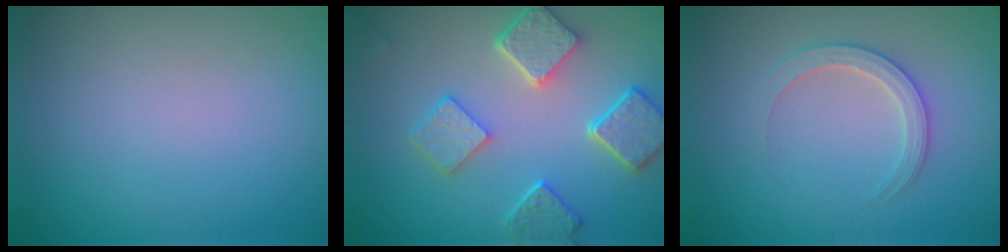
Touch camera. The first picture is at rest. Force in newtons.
{"total": 5.4, "press": 4.4, "slide": 3.2}
{"total": 2.2, "press": 2.2, "slide": 0.2}